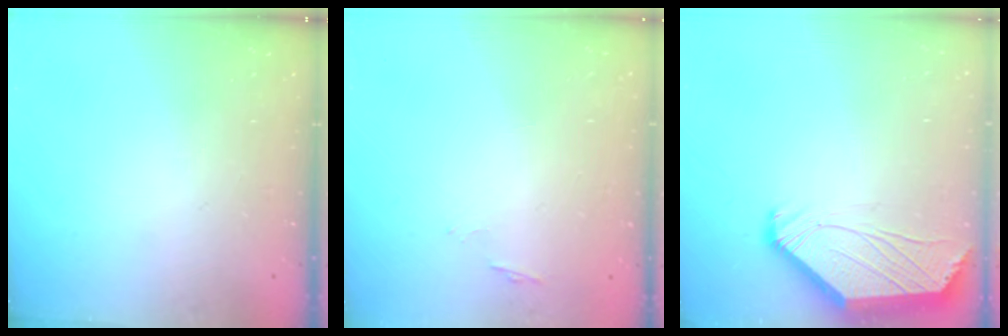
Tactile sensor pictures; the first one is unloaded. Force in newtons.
{"total": 0.8, "press": 0.6, "slide": 0.4}
{"total": 2.5, "press": 2.5, "slide": 0.6}